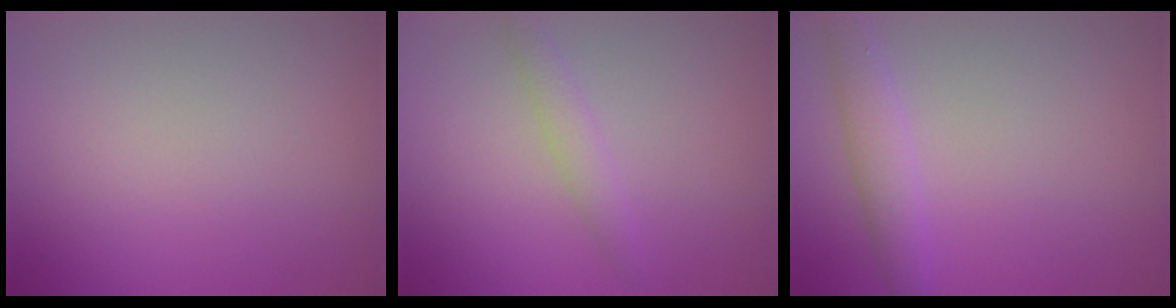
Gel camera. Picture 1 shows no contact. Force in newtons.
{"total": 1.7, "press": 1.7, "slide": 0.1}
{"total": 1.9, "press": 1.9, "slide": 0.1}